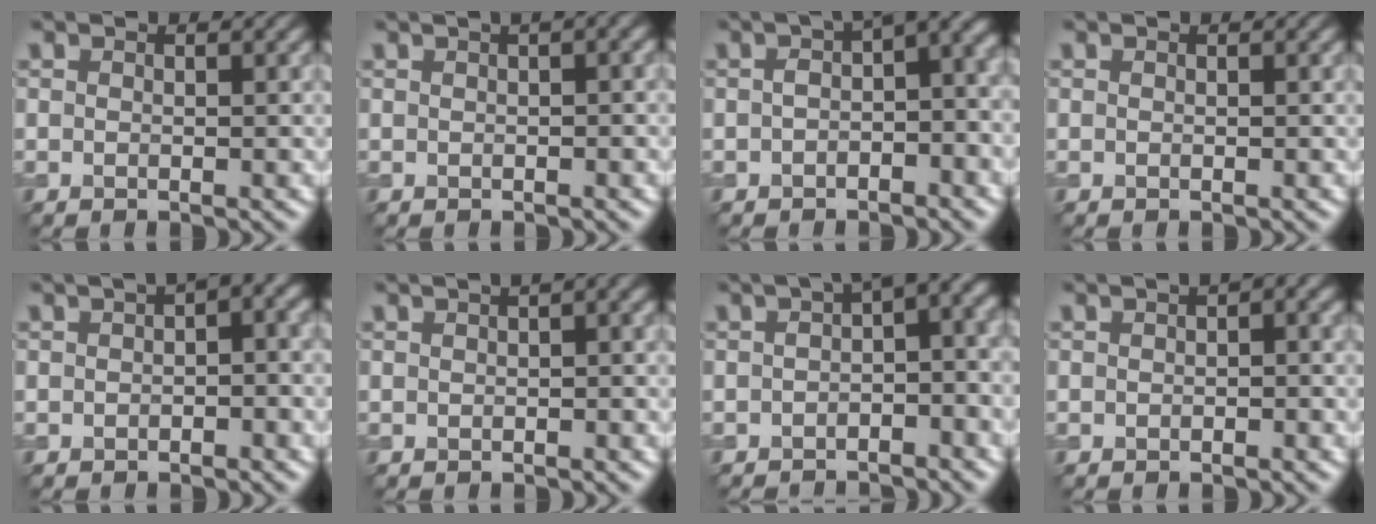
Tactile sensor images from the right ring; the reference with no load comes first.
{"total": 4.2, "force": [1.7, 1.8, 3.4], "torque": [-0.029, 0.029, 0.008]}
{"total": 6.0, "force": [0.2, 2.9, 5.2], "torque": [-0.057, 0.017, -0.006]}
{"total": 0.0}
{"total": 4.0, "force": [0.7, 1.9, 3.5], "torque": [-0.028, 0.013, 0.002]}
{"total": 3.7, "force": [1.3, 1.4, 3.1], "torque": [-0.028, 0.017, 0.007]}
{"total": 6.4, "force": [-1.2, 2.6, 5.7], "torque": [-0.061, 0.001, -0.024]}
{"total": 2.1, "force": [0.3, 0.9, 1.8], "torque": [-0.018, 0.008, 0.002]}